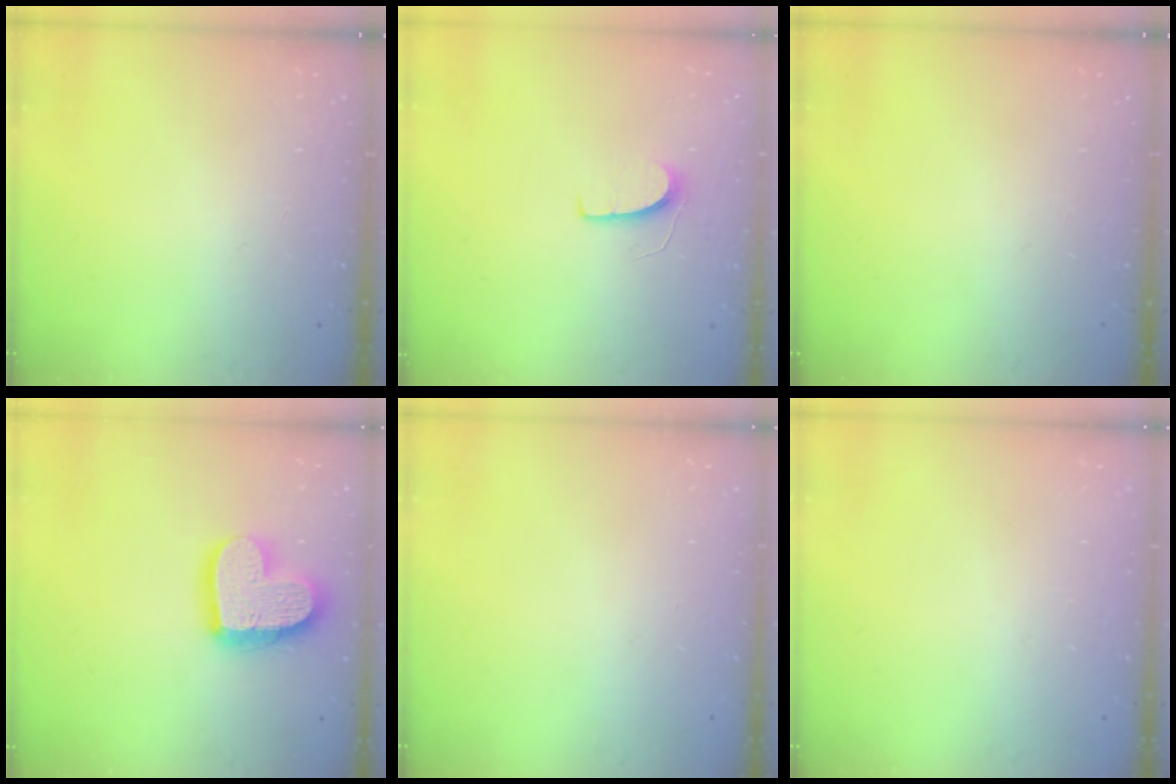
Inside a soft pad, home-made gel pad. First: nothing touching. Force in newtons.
{"total": 5.8, "press": 5.7, "slide": 0.4}
{"total": 0.0}
{"total": 17.2, "press": 17.1, "slide": 1.4}
{"total": 0.0}
{"total": 0.0}